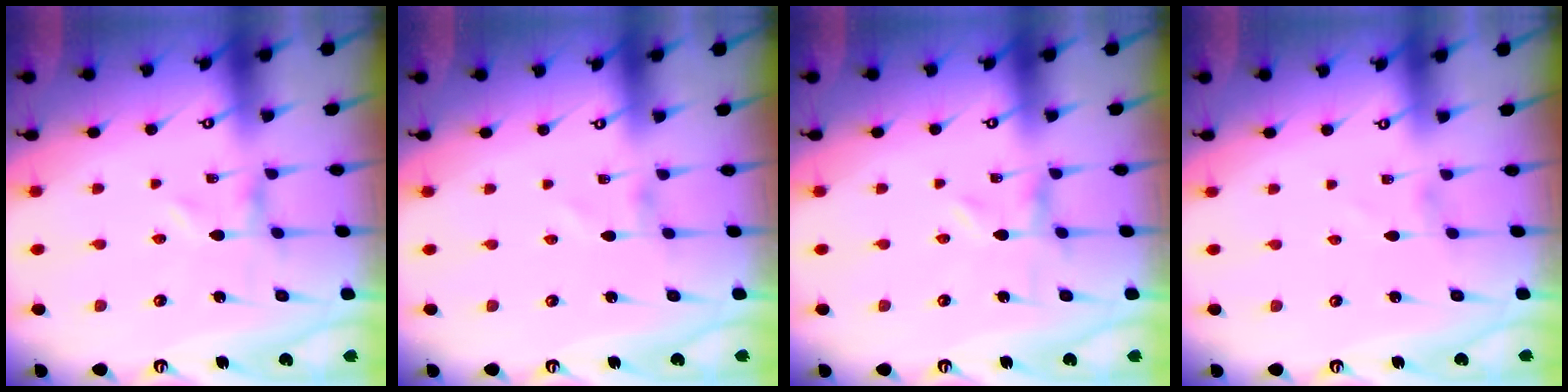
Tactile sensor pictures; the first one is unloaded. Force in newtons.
{"total": 0.9, "press": 0.9, "slide": 0.0}
{"total": 1.2, "press": 1.1, "slide": 0.2}
{"total": 1.5, "press": 1.5, "slide": 0.0}